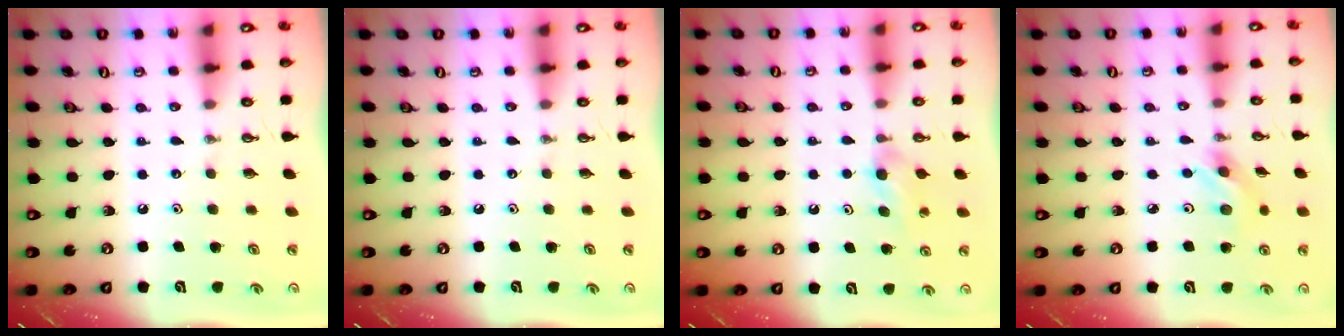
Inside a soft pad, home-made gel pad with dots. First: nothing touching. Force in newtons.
{"total": 0.0}
{"total": 4.6, "press": 4.6, "slide": 0.8}
{"total": 5.4, "press": 5.4, "slide": 0.7}